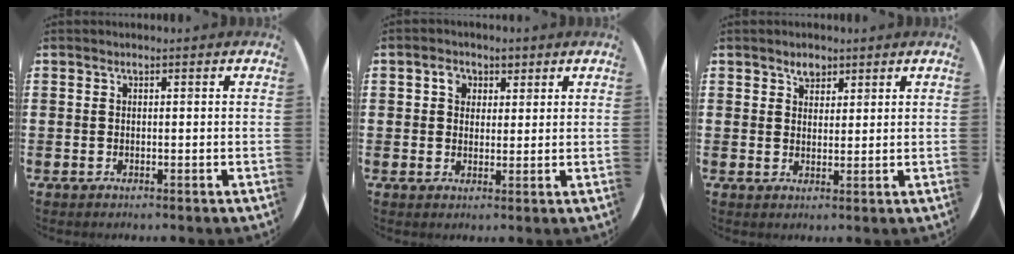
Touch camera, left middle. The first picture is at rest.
{"total": 2.8, "force": [1.5, 2.2, 0.9], "torque": [-0.007, 0.003, 0.024]}
{"total": 2.2, "force": [1.8, 1.2, 0.4], "torque": [0.008, -0.002, 0.030]}